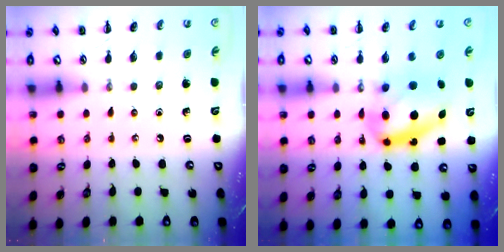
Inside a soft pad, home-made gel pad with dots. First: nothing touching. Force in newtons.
{"total": 11.4, "press": 11.1, "slide": 2.6}